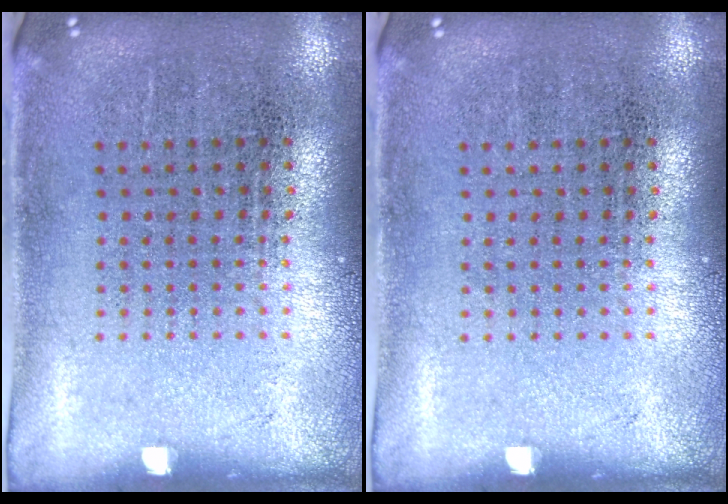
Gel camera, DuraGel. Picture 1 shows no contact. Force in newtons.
{"total": 0.0}